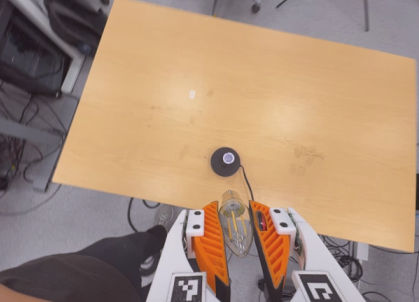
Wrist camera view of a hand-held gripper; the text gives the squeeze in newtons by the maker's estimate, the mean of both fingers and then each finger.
{"total": 14.7, "left": 17.0, "right": 12.4}